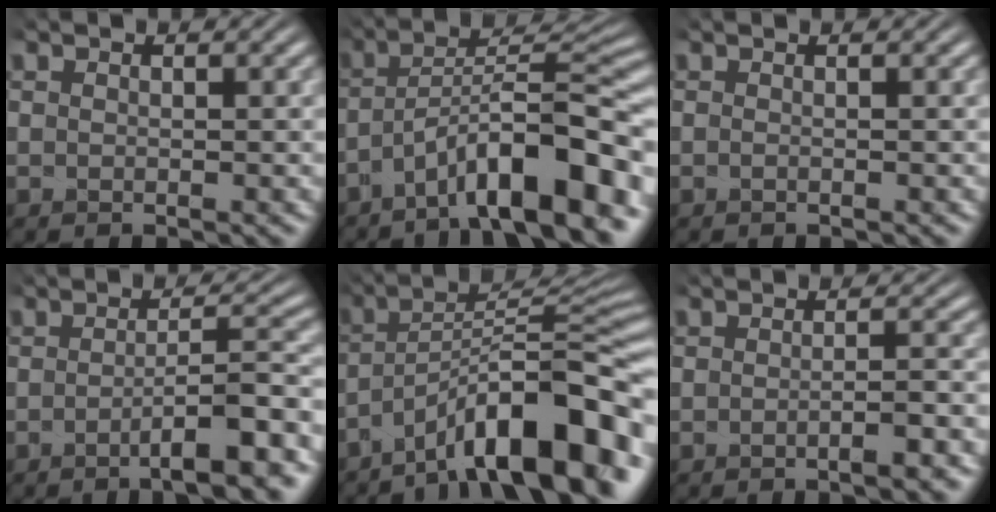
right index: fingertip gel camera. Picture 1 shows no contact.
{"total": 7.7, "force": [-3.7, 1.8, 6.5], "torque": [-0.081, 0.020, -0.069]}
{"total": 0.6, "force": [-0.2, -0.5, -0.2], "torque": [0.013, 0.016, -0.014]}
{"total": 4.9, "force": [-3.2, -0.1, 3.7], "torque": [-0.025, 0.024, -0.064]}
{"total": 9.4, "force": [-4.2, 3.1, 7.9], "torque": [-0.096, 0.019, -0.081]}
{"total": 1.4, "force": [-1.2, -0.3, 0.7], "torque": [0.009, 0.030, -0.040]}